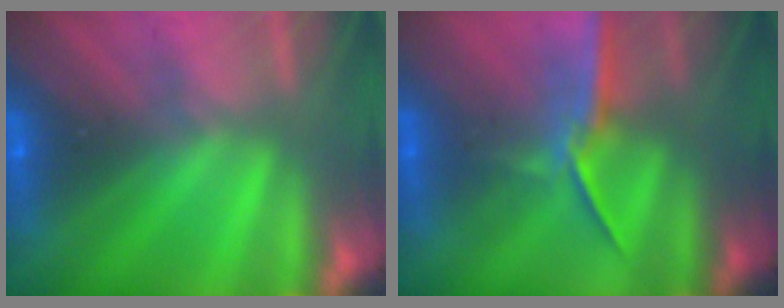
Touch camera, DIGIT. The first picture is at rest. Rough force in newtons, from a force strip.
{"total": 1.2}